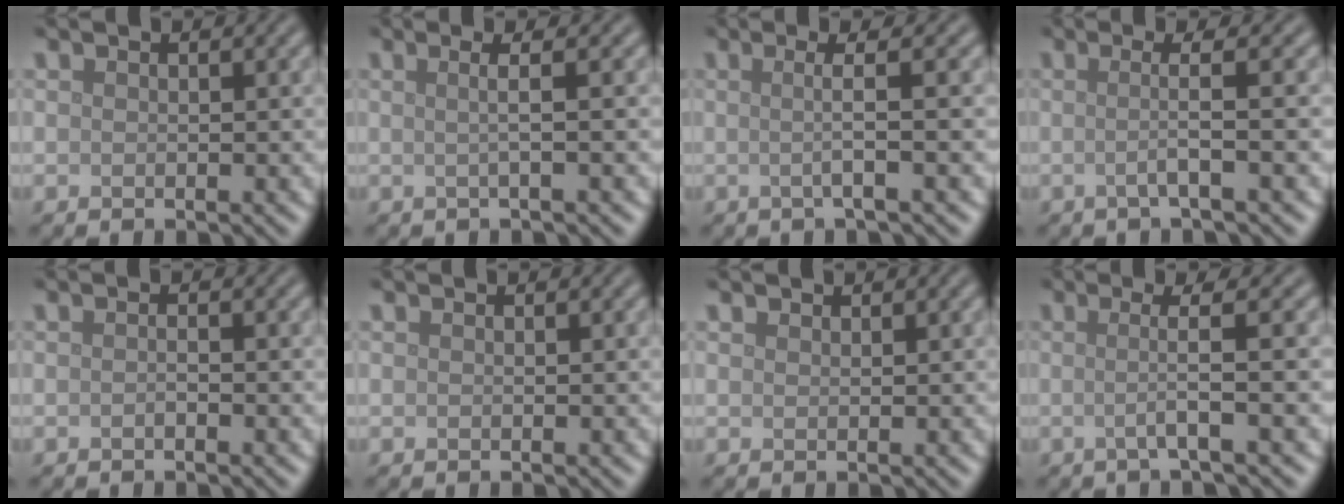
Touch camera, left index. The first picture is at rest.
{"total": 2.3, "force": [0.2, 0.8, 2.2], "torque": [-0.030, 0.006, -0.015]}
{"total": 2.9, "force": [0.1, 0.5, 2.9], "torque": [-0.048, 0.000, -0.011]}
{"total": 3.0, "force": [-0.1, 0.6, 2.9], "torque": [-0.045, -0.004, -0.013]}
{"total": 0.7, "force": [-0.3, 0.1, 0.6], "torque": [-0.013, -0.001, -0.007]}
{"total": 0.0}
{"total": 0.5, "force": [0.5, 0.2, 0.0], "torque": [0.001, 0.000, 0.012]}
{"total": 3.3, "force": [0.0, 0.5, 3.2], "torque": [-0.053, -0.003, -0.011]}